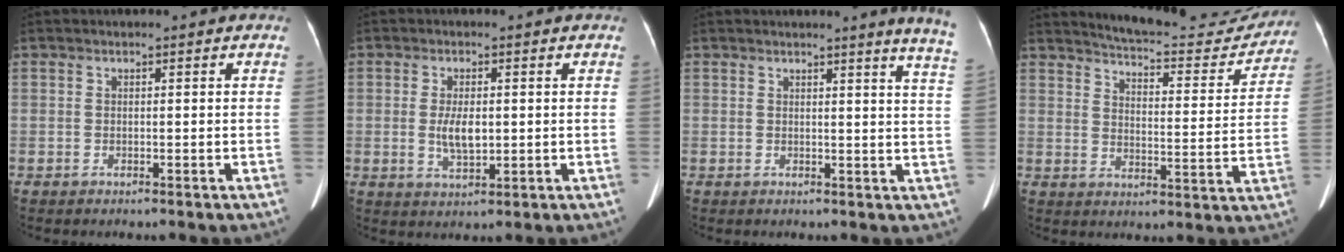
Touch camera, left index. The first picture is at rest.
{"total": 4.4, "force": [0.0, 1.7, 4.0], "torque": [-0.081, -0.003, 0.006]}
{"total": 7.7, "force": [6.8, -1.3, 3.4], "torque": [-0.032, -0.056, 0.047]}
{"total": 16.6, "force": [15.9, 2.9, 4.0], "torque": [-0.045, -0.032, 0.196]}